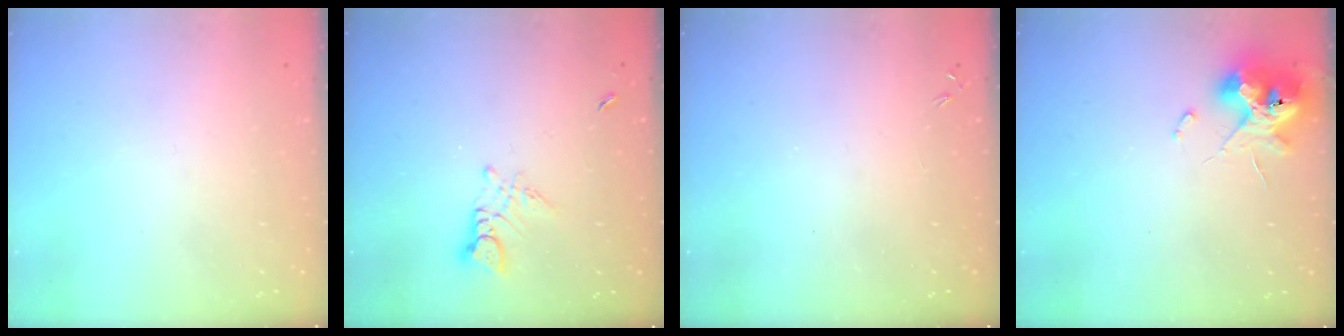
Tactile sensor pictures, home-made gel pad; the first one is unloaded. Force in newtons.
{"total": 3.4, "press": 3.4, "slide": 0.4}
{"total": 0.0}
{"total": 12.2, "press": 12.2, "slide": 1.1}